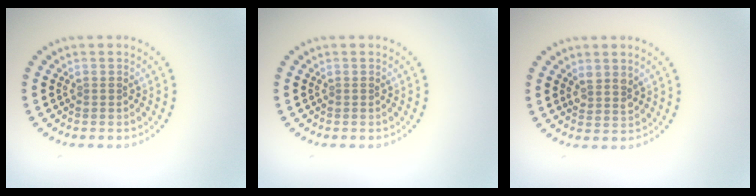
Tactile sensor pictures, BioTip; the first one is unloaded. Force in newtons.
{"total": 0.0}
{"total": 1.7, "press": 1.5, "slide": 0.8}